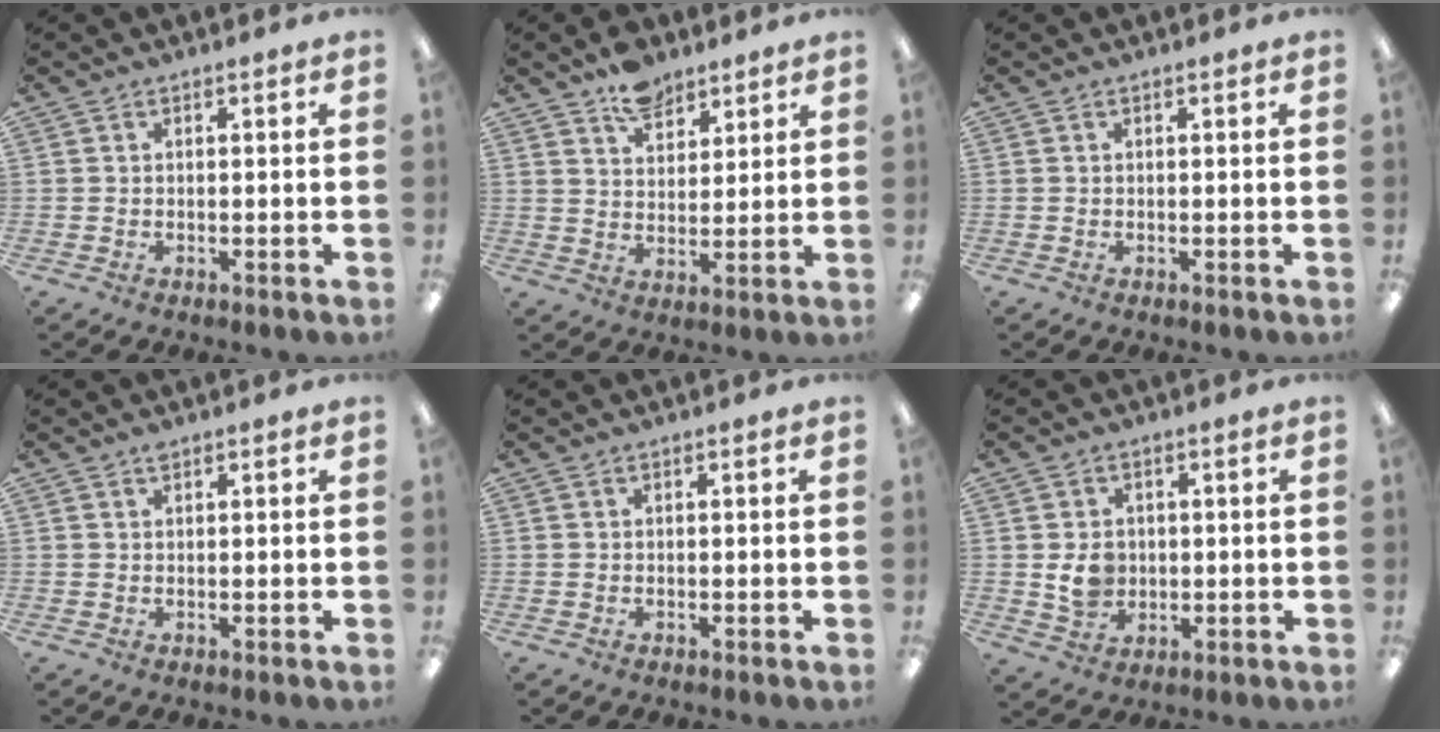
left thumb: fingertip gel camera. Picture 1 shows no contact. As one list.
[{"total": 7.9, "force": [6.0, 4.4, 2.7], "torque": [-0.041, -0.027, 0.108]}, {"total": 0.0}, {"total": 0.9, "force": [0.8, 0.3, 0.4], "torque": [-0.010, 0.002, 0.013]}, {"total": 0.0}, {"total": 6.1, "force": [0.4, 5.2, 3.3], "torque": [-0.048, 0.001, 0.007]}]